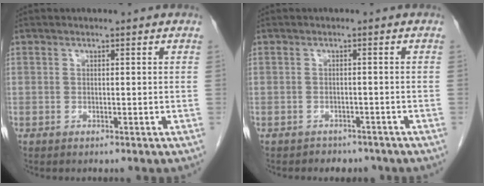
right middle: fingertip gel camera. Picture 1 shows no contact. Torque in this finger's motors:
{"motor_torque": [0.45, -0.29, 0.00, 0.01]}